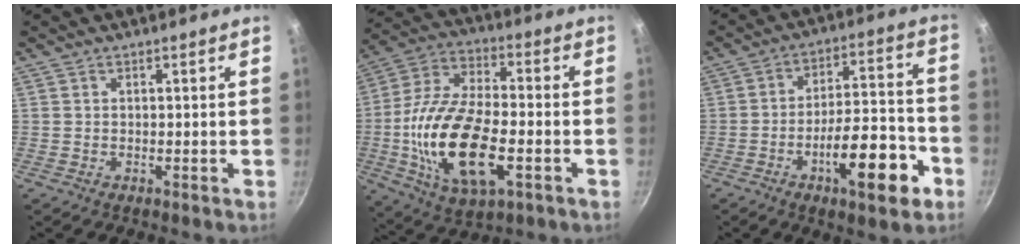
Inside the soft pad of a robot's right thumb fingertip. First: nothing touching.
{"total": 21.2, "force": [-4.7, 10.0, 18.2], "torque": [-0.347, 0.015, -0.091]}
{"total": 15.9, "force": [-7.1, 5.3, 13.1], "torque": [-0.170, 0.052, -0.105]}